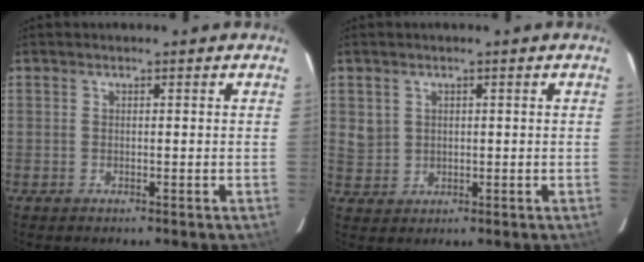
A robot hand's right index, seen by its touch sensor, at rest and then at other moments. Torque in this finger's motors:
{"motor_torque": [-0.07, 0.01, 0.03, 0.01]}